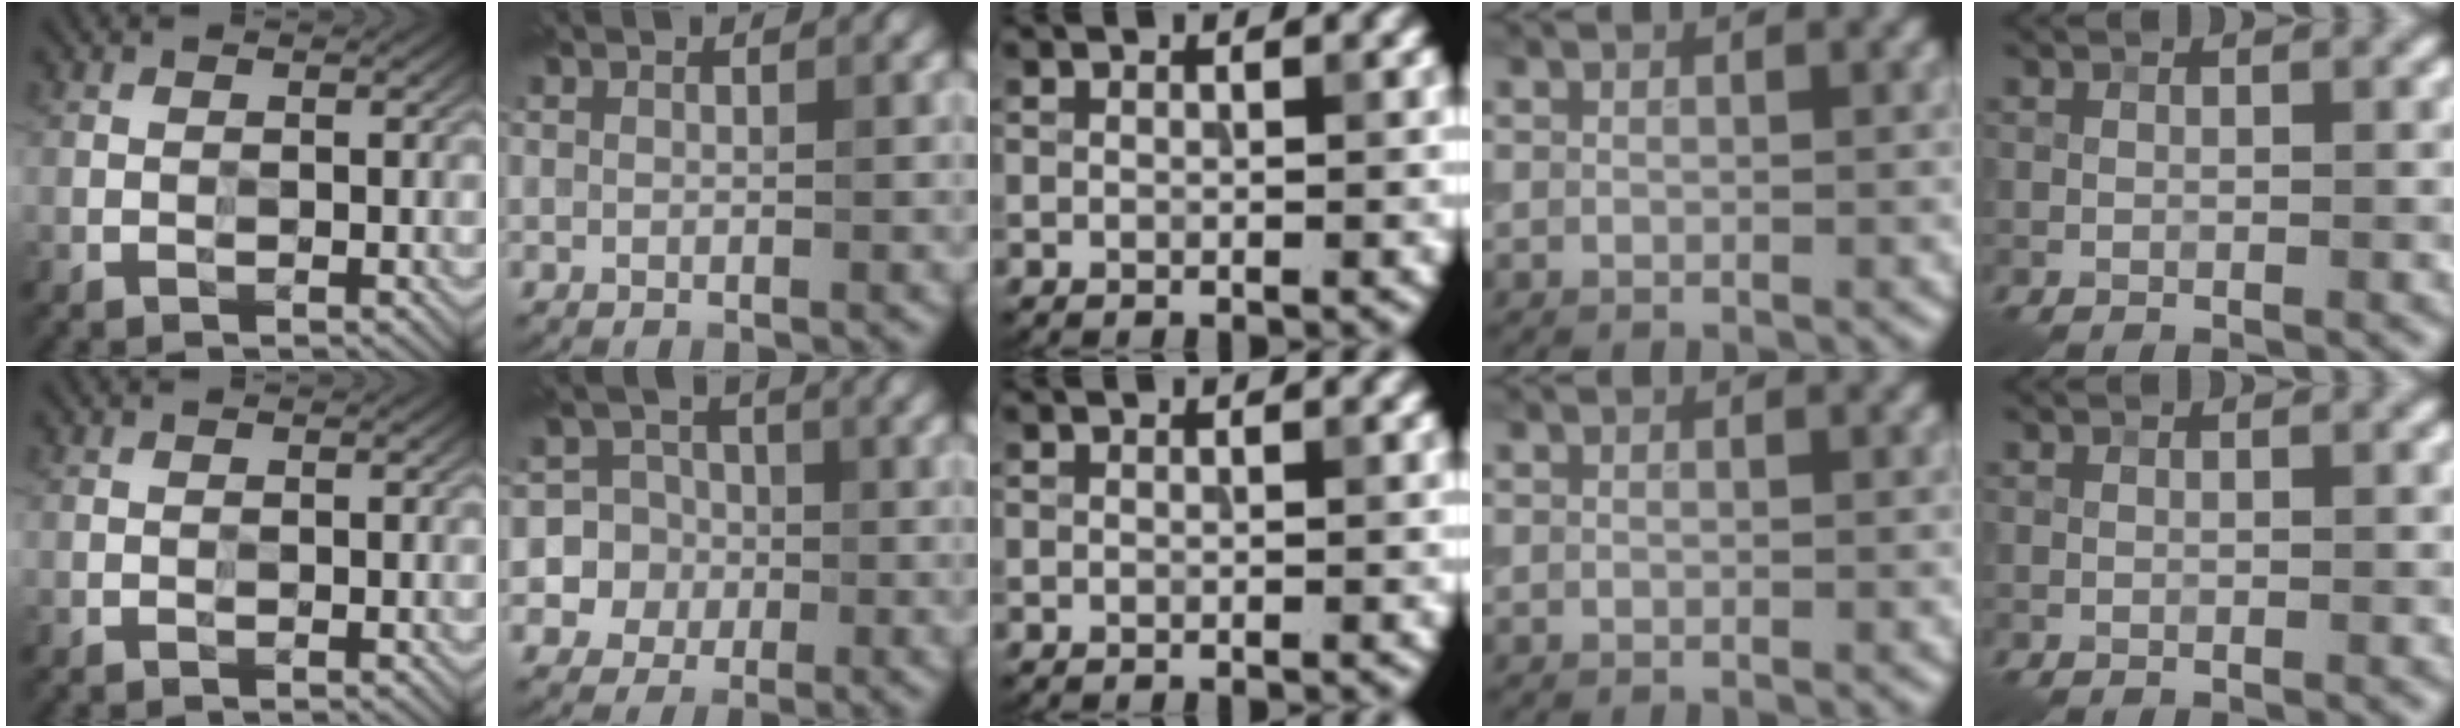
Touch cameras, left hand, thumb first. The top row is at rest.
{"index": {"total": 7.2, "force": [-1.7, 6.9, 0.9], "torque": [-0.008, 0.018, -0.049]}}